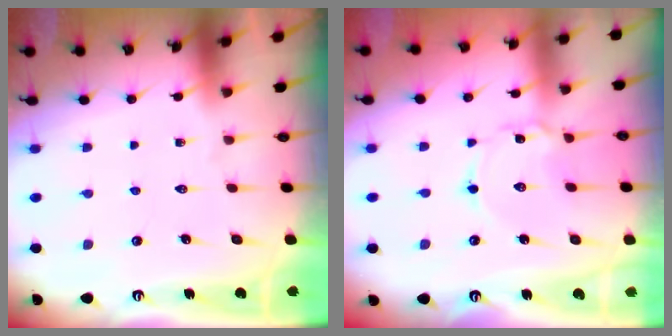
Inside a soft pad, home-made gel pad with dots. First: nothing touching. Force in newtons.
{"total": 2.4, "press": 2.4, "slide": 0.1}